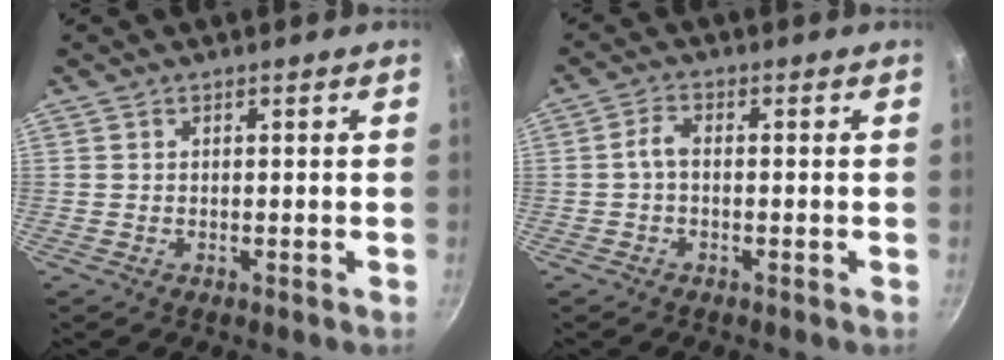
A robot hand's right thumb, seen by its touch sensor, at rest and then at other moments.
{"total": 2.7, "force": [-0.6, 1.4, 2.2], "torque": [-0.048, 0.015, -0.018]}